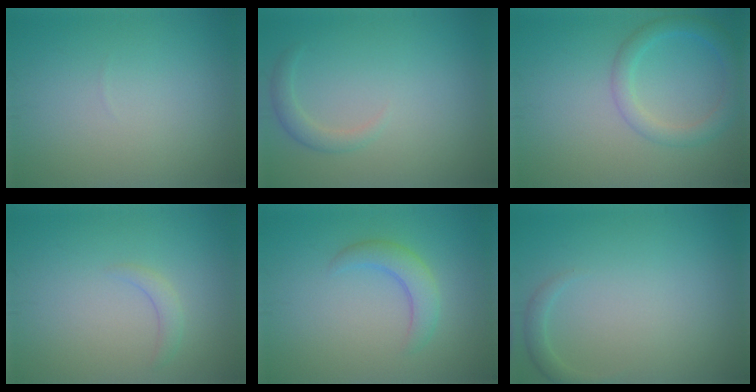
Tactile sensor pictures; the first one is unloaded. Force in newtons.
{"total": 1.5, "press": 1.5, "slide": 0.1}
{"total": 3.1, "press": 3.1, "slide": 0.3}
{"total": 1.2, "press": 1.2, "slide": 0.2}
{"total": 2.9, "press": 2.9, "slide": 0.1}
{"total": 1.2, "press": 1.1, "slide": 0.1}